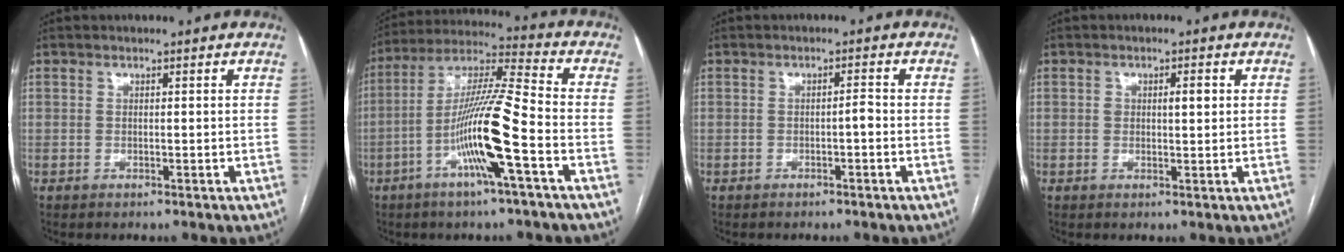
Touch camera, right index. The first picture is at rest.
{"total": 14.0, "force": [-4.9, -0.1, 13.1], "torque": [-0.252, 0.006, -0.095]}
{"total": 1.4, "force": [-0.5, 0.2, 1.2], "torque": [-0.018, 0.003, -0.009]}
{"total": 2.5, "force": [0.6, 1.0, 2.2], "torque": [-0.039, 0.006, 0.010]}